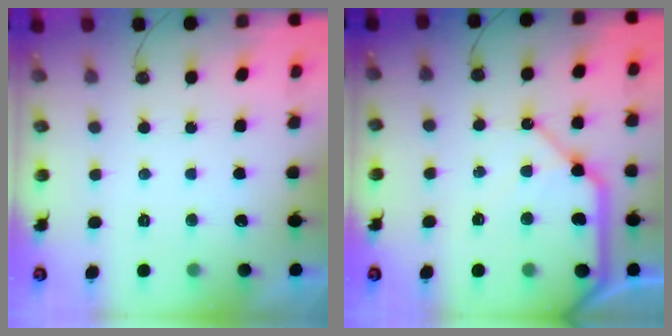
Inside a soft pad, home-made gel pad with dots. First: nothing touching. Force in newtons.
{"total": 16.5, "press": 16.4, "slide": 2.0}